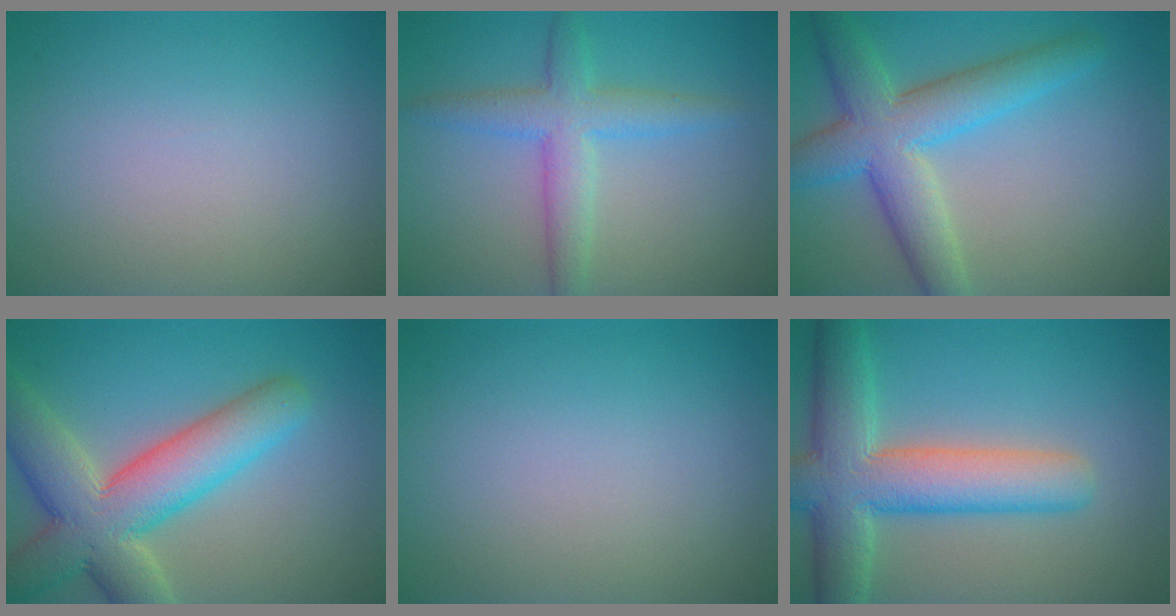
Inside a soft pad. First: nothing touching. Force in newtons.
{"total": 4.2, "press": 4.2, "slide": 0.1}
{"total": 7.1, "press": 7.1, "slide": 0.2}
{"total": 9.6, "press": 9.5, "slide": 0.8}
{"total": 0.0}
{"total": 8.7, "press": 8.7, "slide": 0.7}